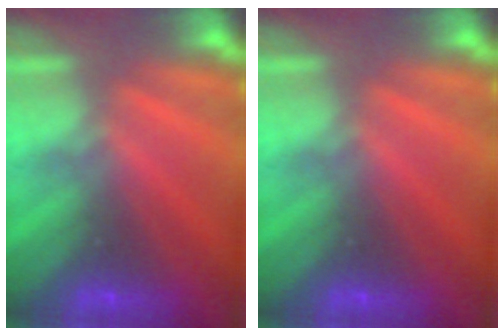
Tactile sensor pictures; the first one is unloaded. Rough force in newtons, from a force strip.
{"total": 0.0}